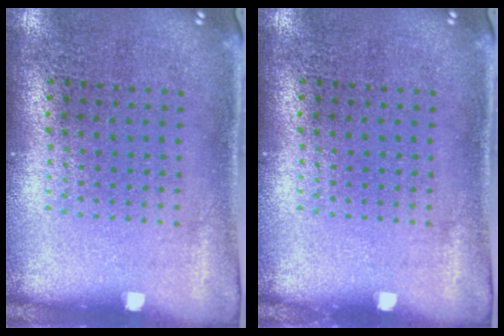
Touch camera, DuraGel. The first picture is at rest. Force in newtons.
{"total": 0.0}